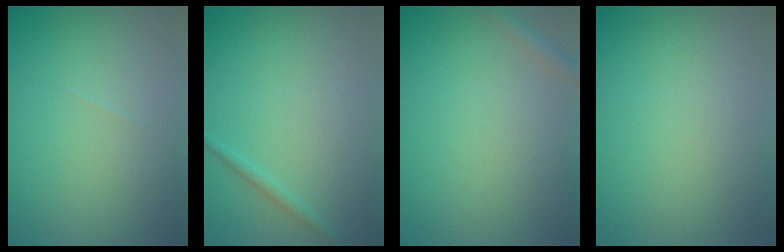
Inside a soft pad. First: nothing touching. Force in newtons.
{"total": 0.9, "press": 0.9, "slide": 0.1}
{"total": 1.2, "press": 1.2, "slide": 0.1}
{"total": 0.0}